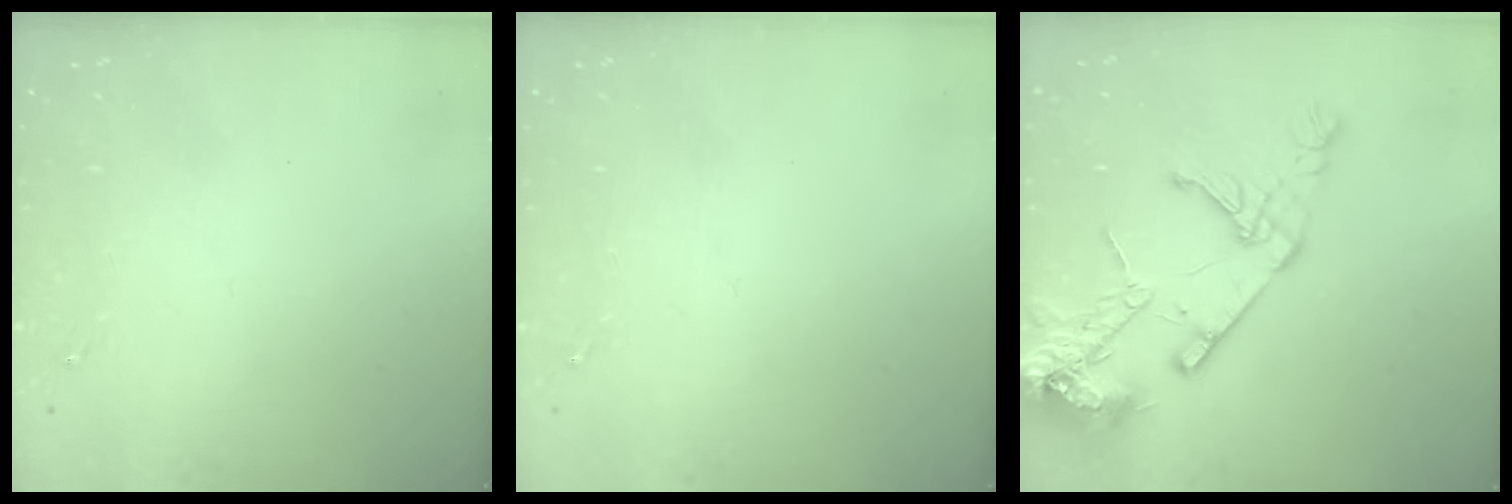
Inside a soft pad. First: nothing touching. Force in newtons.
{"total": 0.0}
{"total": 19.4, "press": 19.2, "slide": 2.7}